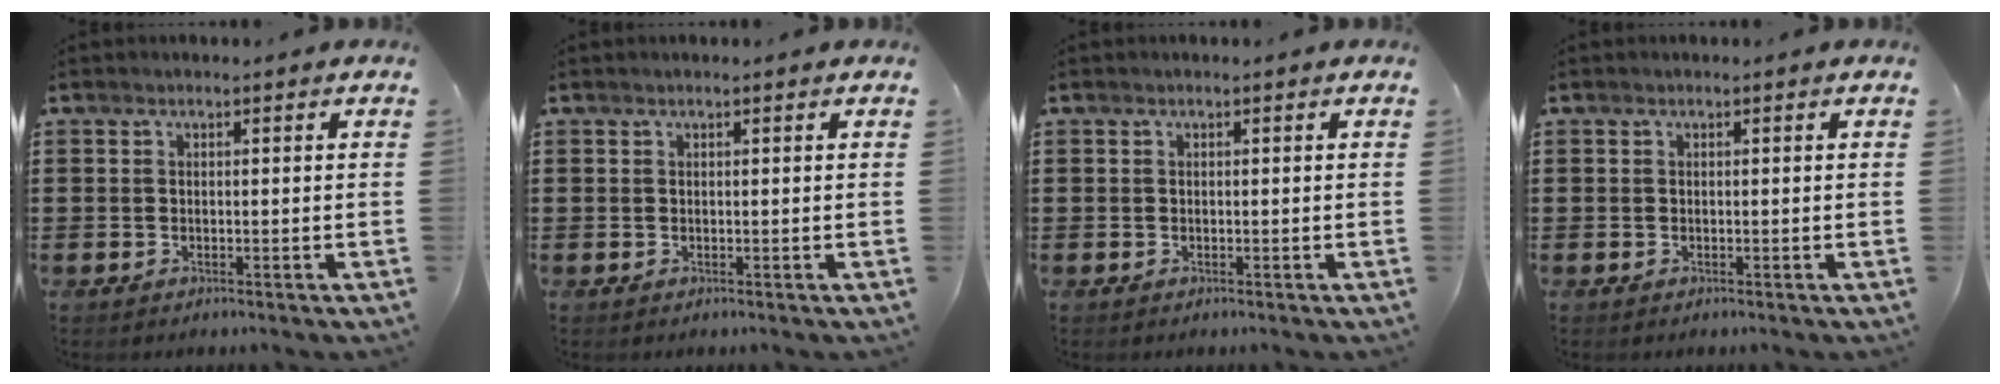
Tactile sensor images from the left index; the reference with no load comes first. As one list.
[{"total": 0.0}, {"total": 0.0}, {"total": 0.0}]